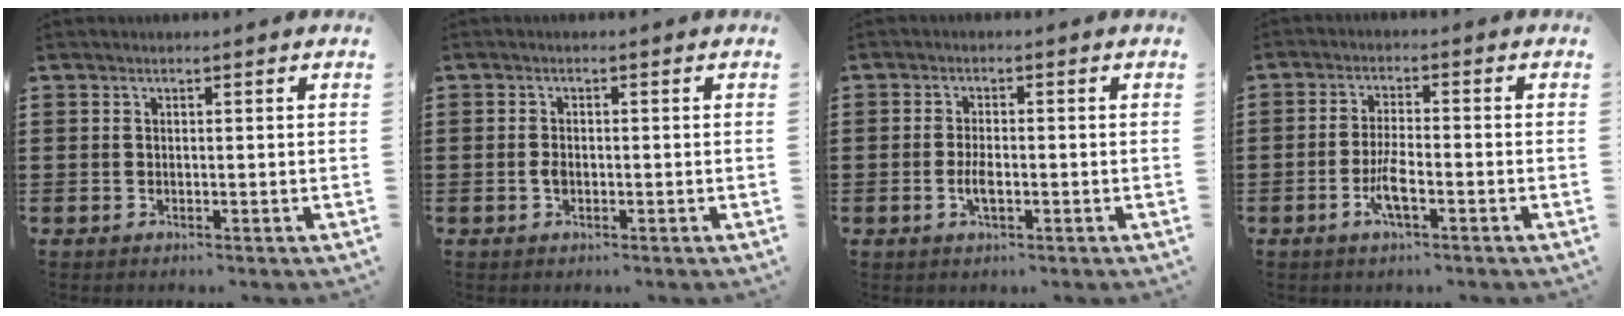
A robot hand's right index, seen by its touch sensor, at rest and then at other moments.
{"total": 1.6, "force": [-0.4, 0.9, 1.2], "torque": [-0.031, -0.001, -0.010]}
{"total": 2.8, "force": [-0.7, 1.0, 2.5], "torque": [-0.053, -0.003, -0.014]}
{"total": 4.5, "force": [-1.9, 0.9, 3.9], "torque": [-0.085, -0.005, -0.040]}